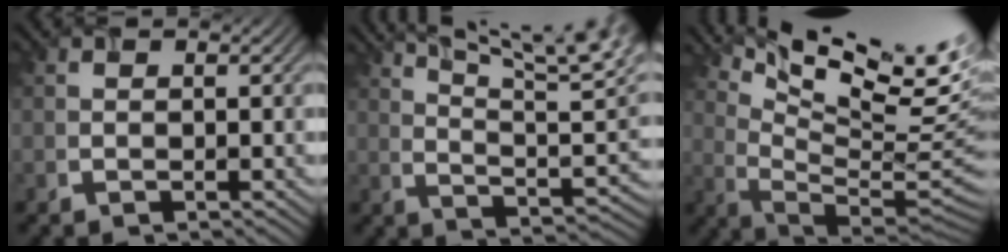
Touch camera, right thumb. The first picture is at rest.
{"total": 14.4, "force": [9.0, 3.6, 10.7], "torque": [-0.177, 0.010, 0.133]}
{"total": 15.5, "force": [8.7, 4.0, 12.2], "torque": [-0.193, 0.000, 0.139]}